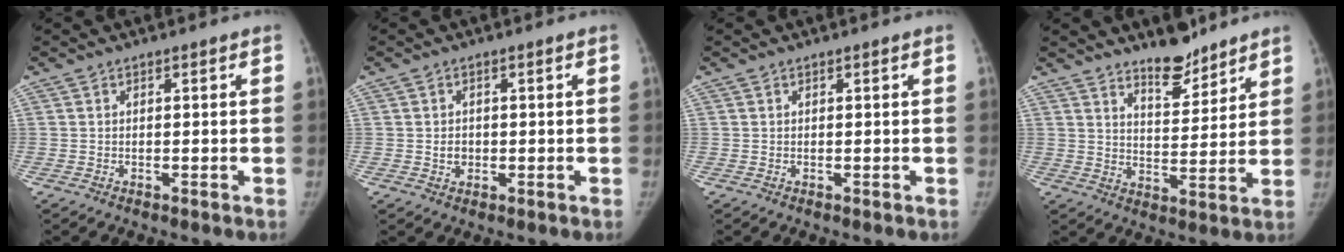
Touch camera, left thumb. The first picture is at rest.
{"total": 2.2, "force": [-0.2, 1.8, 1.2], "torque": [-0.011, 0.003, 0.001]}
{"total": 0.0}
{"total": 8.5, "force": [7.0, 3.1, 3.7], "torque": [-0.036, -0.058, 0.117]}